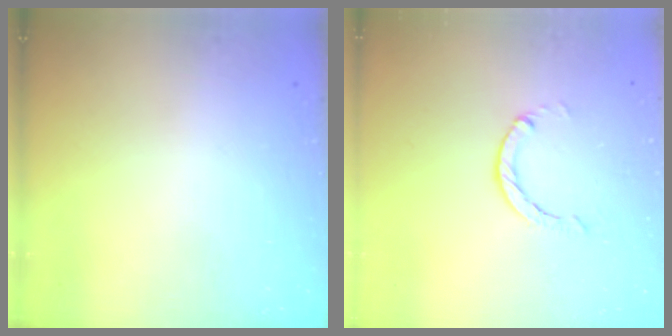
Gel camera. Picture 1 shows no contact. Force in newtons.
{"total": 0.0}